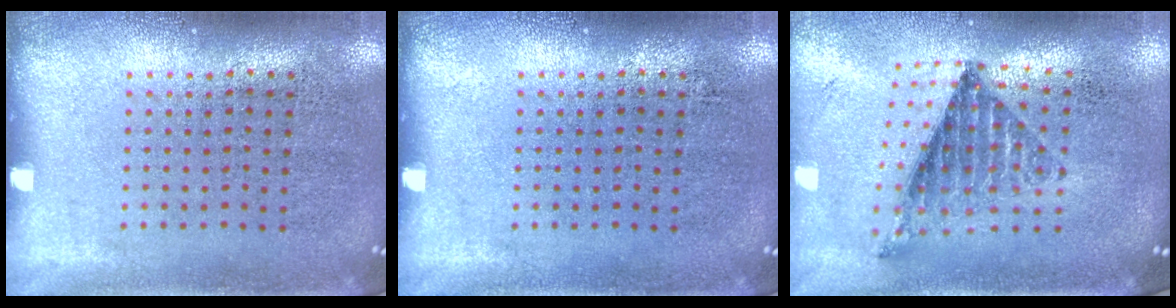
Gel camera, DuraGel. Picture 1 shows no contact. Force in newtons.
{"total": 0.0}
{"total": 1.0, "press": 1.0, "slide": 0.2}